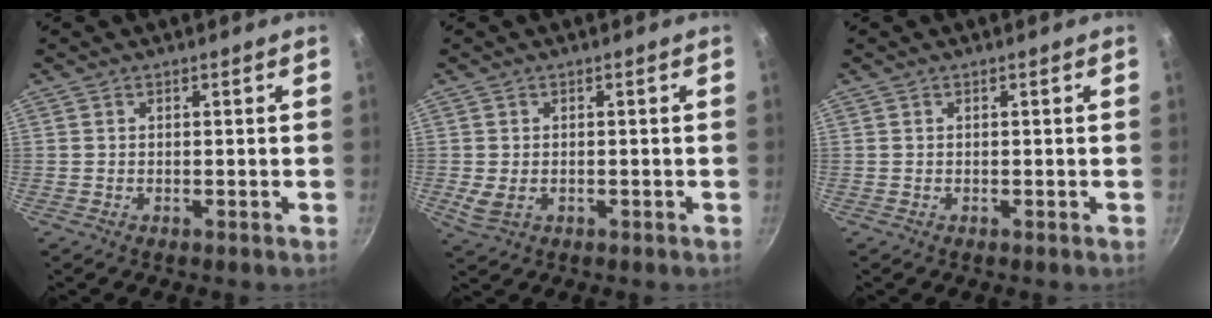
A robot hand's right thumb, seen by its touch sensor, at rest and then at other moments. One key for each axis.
{"total": 3.3, "fx": -0.5, "fy": 2.3, "fz": 2.3, "tx": -0.045, "ty": -0.005, "tz": -0.005}
{"total": 0.0}